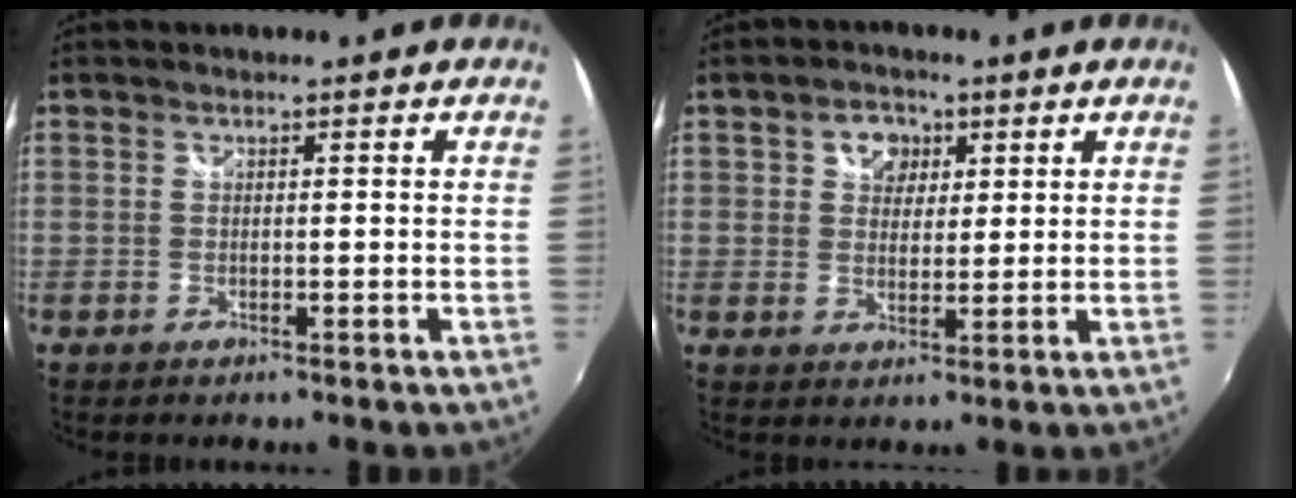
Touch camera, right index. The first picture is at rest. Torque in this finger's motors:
{"motor_torque": [0.06, 0.03, 0.05, 0.03]}